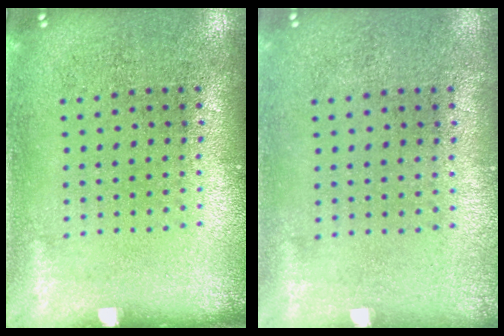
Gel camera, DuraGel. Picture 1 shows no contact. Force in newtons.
{"total": 0.0}